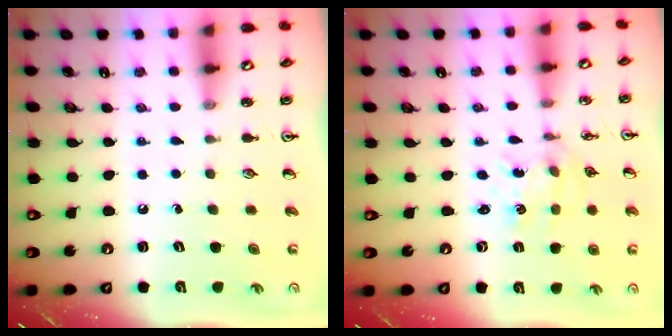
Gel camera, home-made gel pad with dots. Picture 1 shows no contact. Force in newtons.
{"total": 0.9, "press": 0.9, "slide": 0.1}